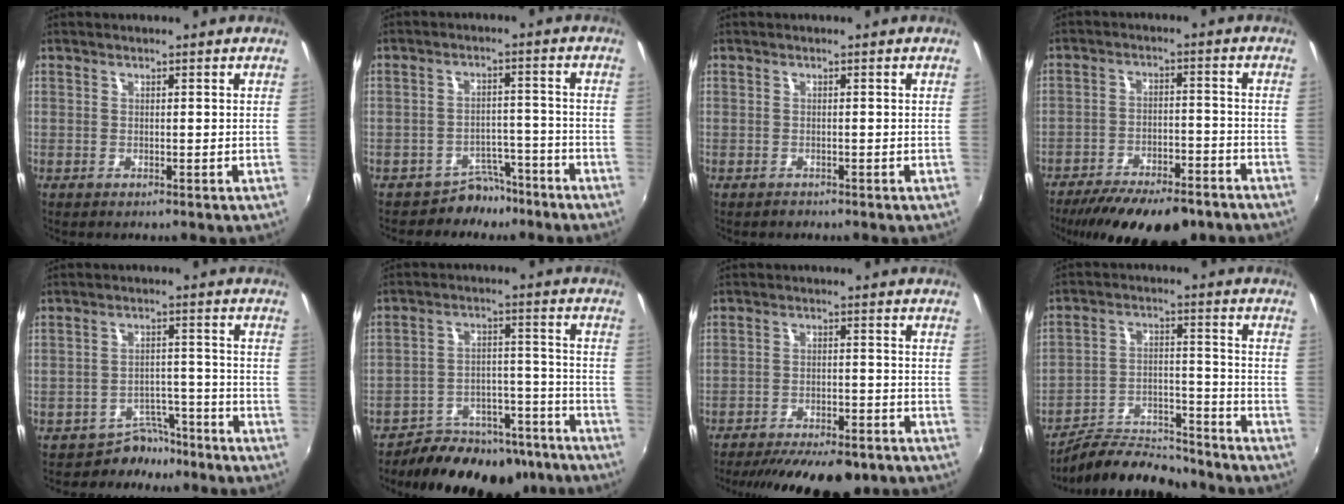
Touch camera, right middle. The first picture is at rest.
{"total": 5.8, "force": [-4.7, 3.3, 0.3], "torque": [-0.004, 0.023, -0.071]}
{"total": 0.7, "force": [-0.6, 0.3, -0.1], "torque": [0.000, 0.000, -0.011]}
{"total": 18.5, "force": [-14.5, 6.0, 9.8], "torque": [-0.187, -0.031, -0.211]}
{"total": 6.0, "force": [-5.1, 3.1, 0.1], "torque": [-0.002, 0.021, -0.078]}
{"total": 18.5, "force": [-15.7, 7.8, 6.2], "torque": [-0.111, 0.030, -0.205]}
{"total": 17.3, "force": [-13.6, 5.5, 9.2], "torque": [-0.182, -0.038, -0.191]}
{"total": 13.7, "force": [-12.5, 3.8, 3.9], "torque": [-0.087, 0.015, -0.201]}